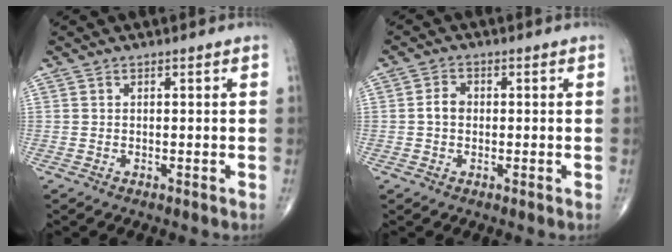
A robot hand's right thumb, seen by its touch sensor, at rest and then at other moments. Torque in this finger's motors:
{"motor_torque": [0.15, -0.24, 0.51, -0.04, 0.00]}